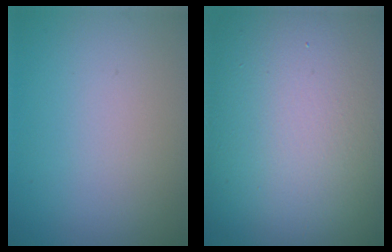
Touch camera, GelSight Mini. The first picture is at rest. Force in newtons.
{"total": 23.2, "press": 23.2, "slide": 1.1}